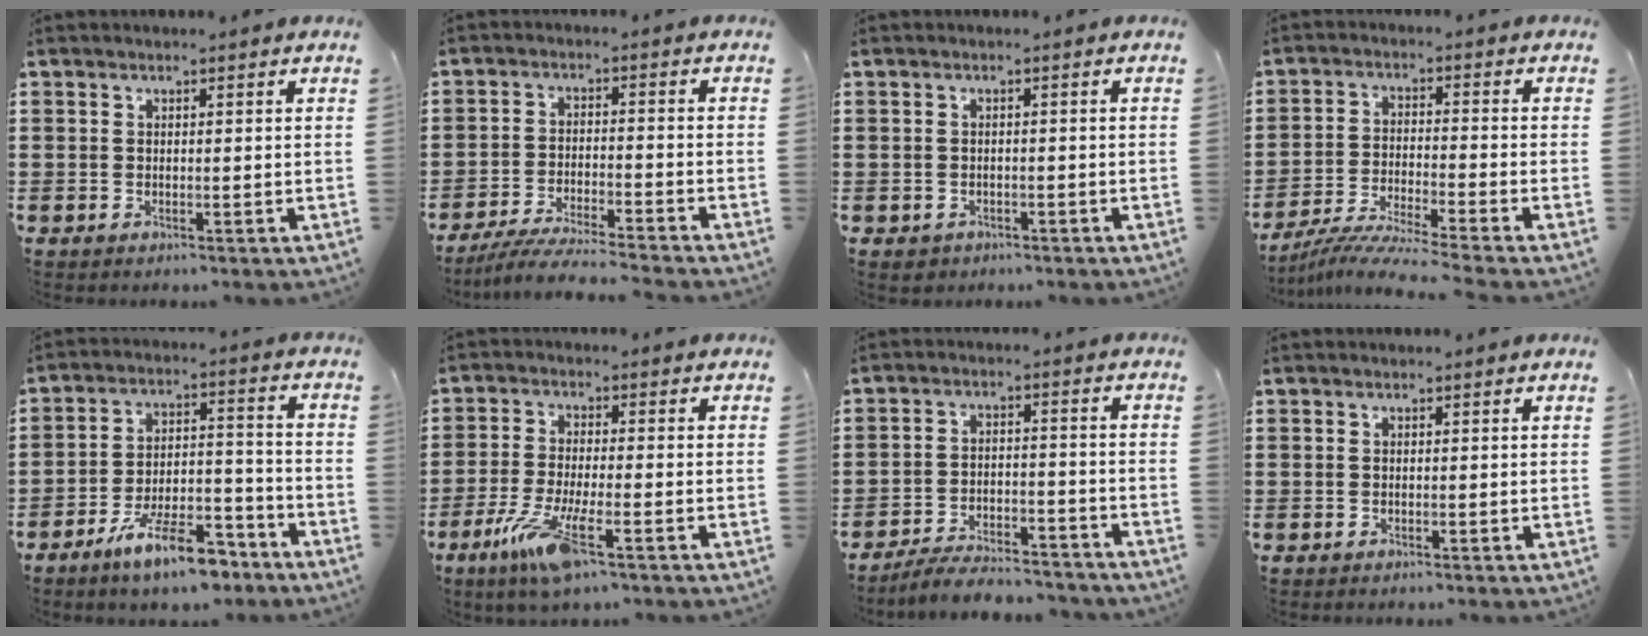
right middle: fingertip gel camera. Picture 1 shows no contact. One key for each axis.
{"total": 5.5, "fx": -5.1, "fy": -0.1, "fz": 1.9, "tx": -0.043, "ty": -0.014, "tz": -0.102}
{"total": 1.0, "fx": -0.8, "fy": 0.6, "fz": 0.1, "tx": -0.004, "ty": 0.001, "tz": -0.018}
{"total": 5.6, "fx": -5.3, "fy": -0.8, "fz": 1.7, "tx": -0.040, "ty": -0.022, "tz": -0.108}
{"total": 10.8, "fx": -8.2, "fy": 2.8, "fz": 6.3, "tx": -0.105, "ty": 0.030, "tz": -0.151}
{"total": 8.2, "fx": -4.2, "fy": 1.3, "fz": 6.9, "tx": -0.155, "ty": -0.017, "tz": -0.079}
{"total": 5.6, "fx": -5.4, "fy": 0.5, "fz": 1.4, "tx": -0.029, "ty": 0.002, "tz": -0.107}
{"total": 0.0}